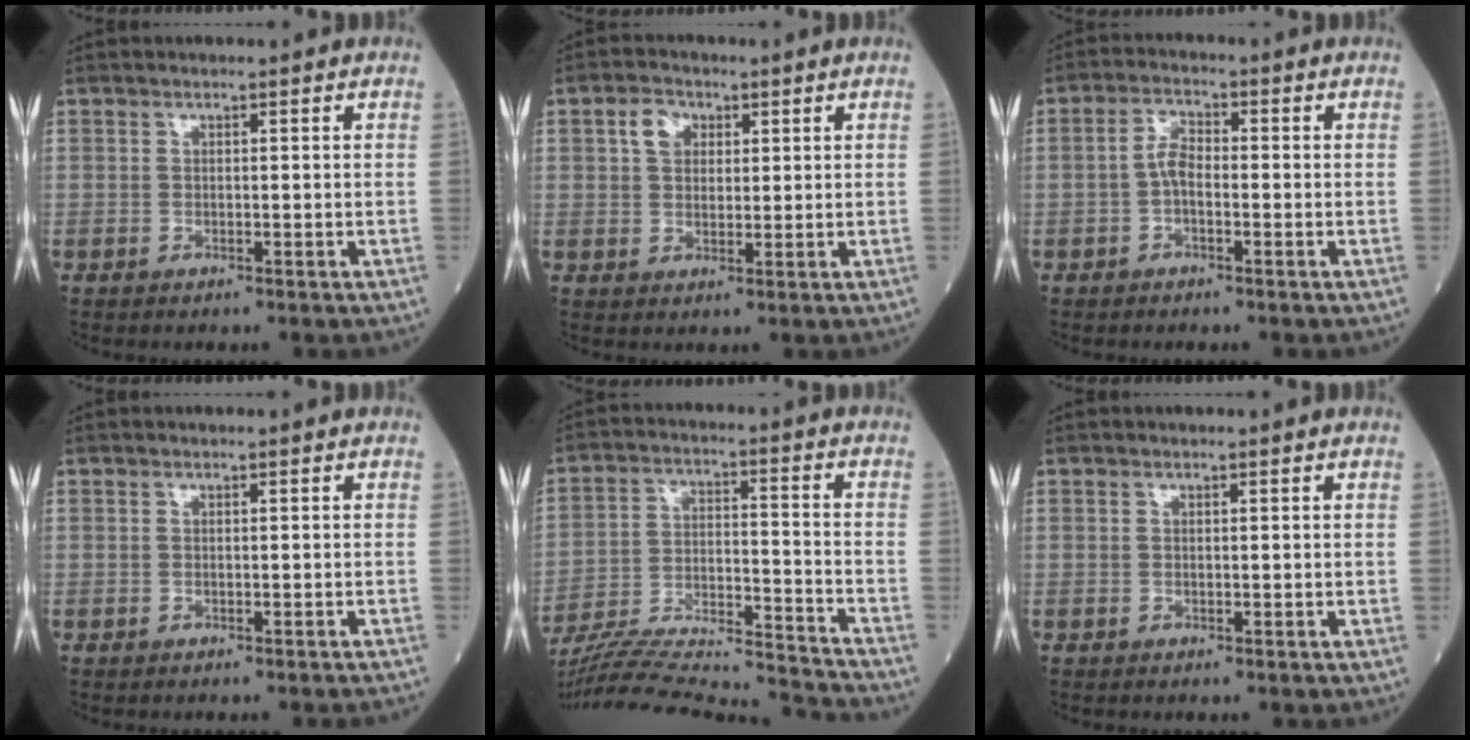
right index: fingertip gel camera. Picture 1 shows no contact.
{"total": 4.0, "force": [1.6, 2.9, 2.3], "torque": [-0.044, 0.011, 0.031]}
{"total": 3.3, "force": [-0.7, 1.4, 2.9], "torque": [-0.054, 0.009, -0.017]}
{"total": 1.0, "force": [-0.9, -0.2, 0.5], "torque": [-0.004, 0.004, -0.012]}
{"total": 24.2, "force": [-22.9, 0.6, 7.9], "torque": [-0.143, -0.013, -0.350]}
{"total": 0.0}